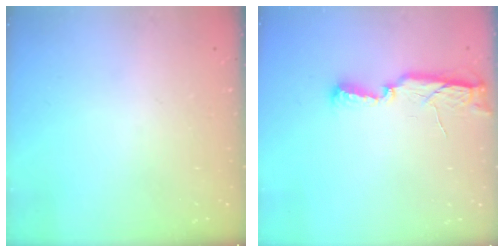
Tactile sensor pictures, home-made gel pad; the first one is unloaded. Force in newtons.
{"total": 9.0, "press": 7.8, "slide": 4.5}